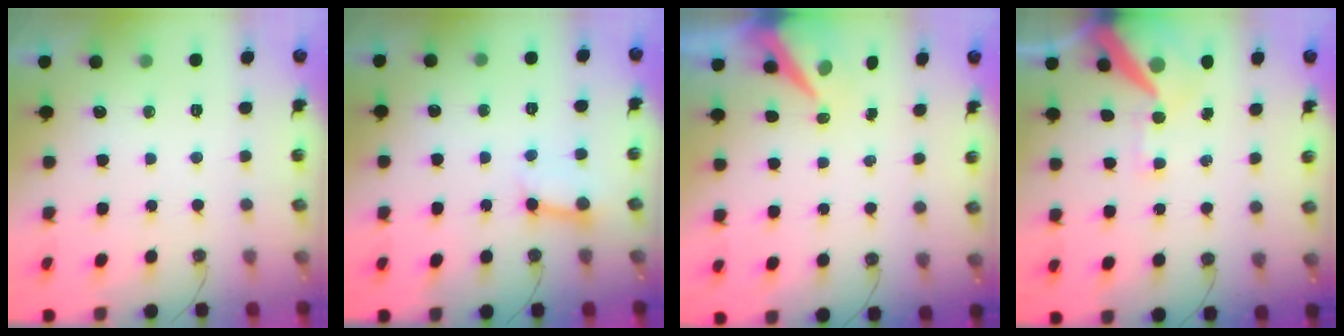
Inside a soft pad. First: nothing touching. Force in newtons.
{"total": 5.7, "press": 5.7, "slide": 0.7}
{"total": 7.5, "press": 7.5, "slide": 0.7}
{"total": 14.8, "press": 14.7, "slide": 2.0}